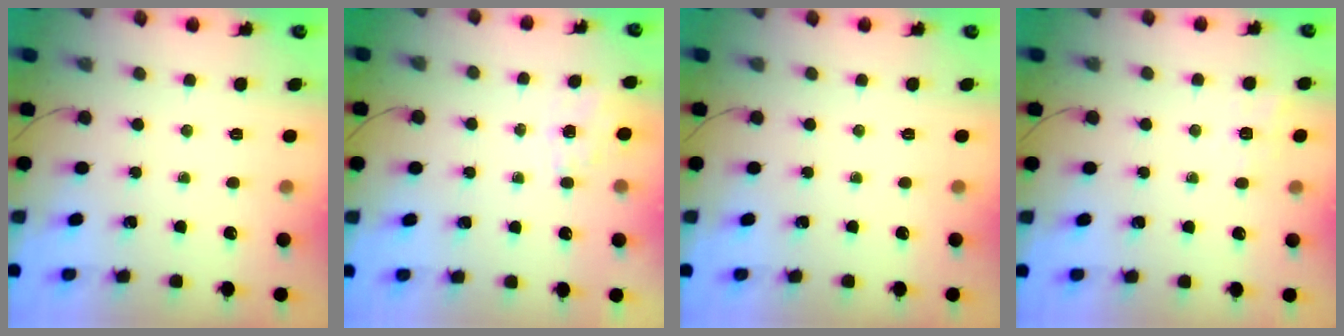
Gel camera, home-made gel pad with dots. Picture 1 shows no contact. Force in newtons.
{"total": 1.4, "press": 0.8, "slide": 1.1}
{"total": 0.0}
{"total": 1.7, "press": 0.9, "slide": 1.5}